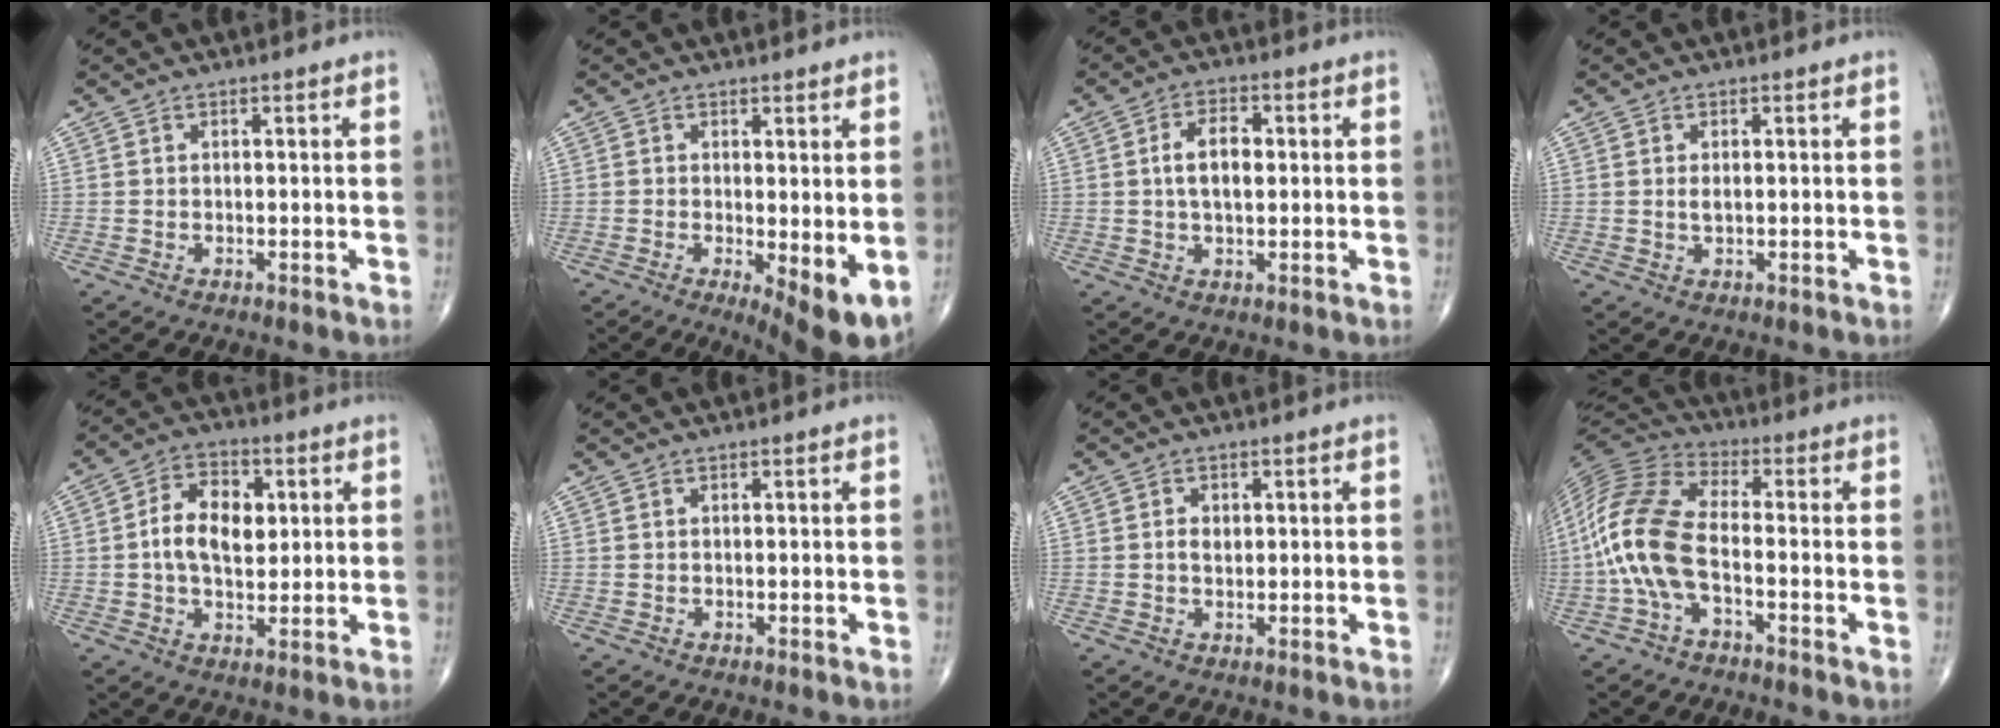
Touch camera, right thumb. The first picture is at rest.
{"total": 7.5, "force": [-1.1, 2.3, 7.0], "torque": [-0.104, -0.022, -0.014]}
{"total": 6.3, "force": [0.7, 3.5, 5.2], "torque": [-0.085, 0.010, 0.007]}
{"total": 1.4, "force": [0.2, 0.7, 1.2], "torque": [-0.021, 0.000, 0.005]}
{"total": 10.5, "force": [1.2, 6.7, 8.0], "torque": [-0.118, 0.007, 0.017]}
{"total": 0.0}
{"total": 2.3, "force": [0.3, 1.6, 1.6], "torque": [-0.020, 0.002, 0.005]}
{"total": 13.7, "force": [-3.3, 6.4, 11.6], "torque": [-0.259, 0.035, -0.073]}